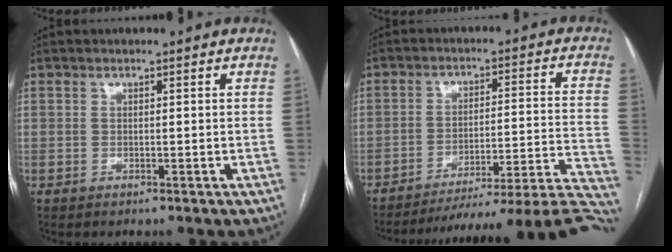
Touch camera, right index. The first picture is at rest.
{"total": 26.3, "force": [-24.4, -0.6, 9.6], "torque": [-0.035, -0.004, -0.320]}